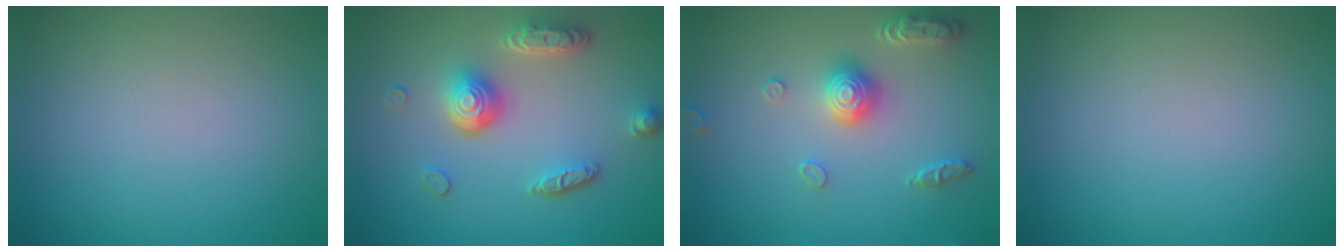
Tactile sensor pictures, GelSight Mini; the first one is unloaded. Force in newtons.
{"total": 5.1, "press": 3.7, "slide": 3.4}
{"total": 3.6, "press": 3.3, "slide": 1.3}
{"total": 0.0}